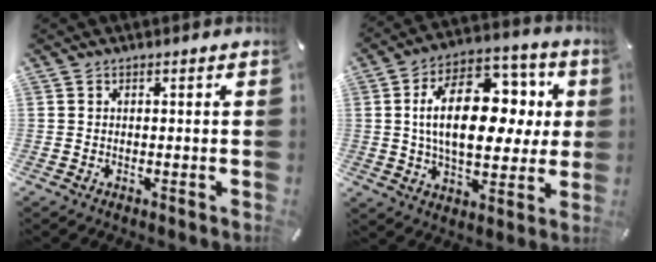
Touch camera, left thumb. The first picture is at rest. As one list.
[{"total": 21.0, "force": [3.5, 12.5, 16.4], "torque": [-0.278, 0.007, 0.058]}]